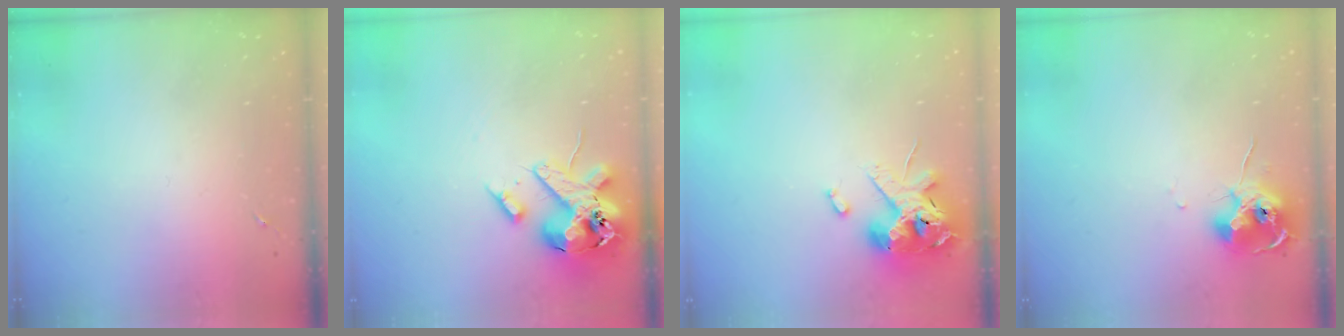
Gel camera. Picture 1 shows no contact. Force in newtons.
{"total": 17.7, "press": 17.4, "slide": 2.9}
{"total": 14.4, "press": 14.3, "slide": 2.2}
{"total": 10.3, "press": 10.3, "slide": 0.9}